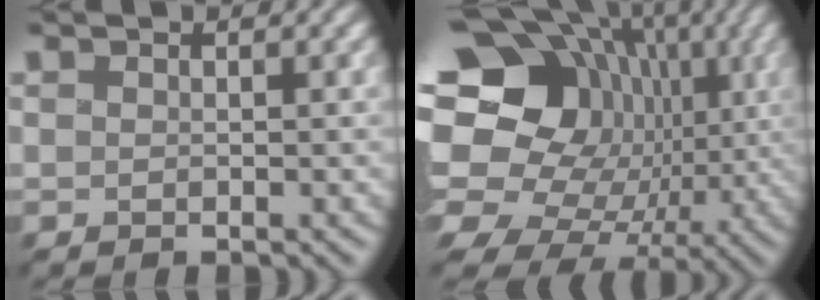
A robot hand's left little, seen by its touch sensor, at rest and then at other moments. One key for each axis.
{"total": 20.1, "fx": 0.4, "fy": 16.9, "fz": 10.9, "tx": -0.191, "ty": 0.020, "tz": -0.023}